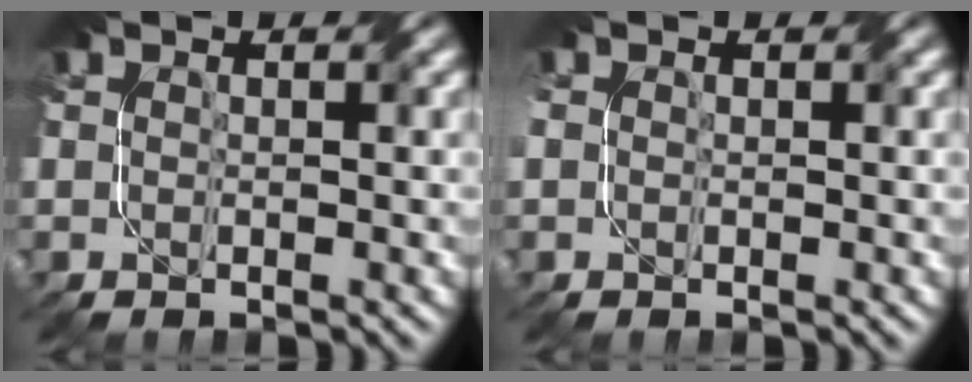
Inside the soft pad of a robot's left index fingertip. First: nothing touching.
{"total": 1.2, "force": [-0.2, 1.0, 0.6], "torque": [-0.009, -0.005, -0.004]}